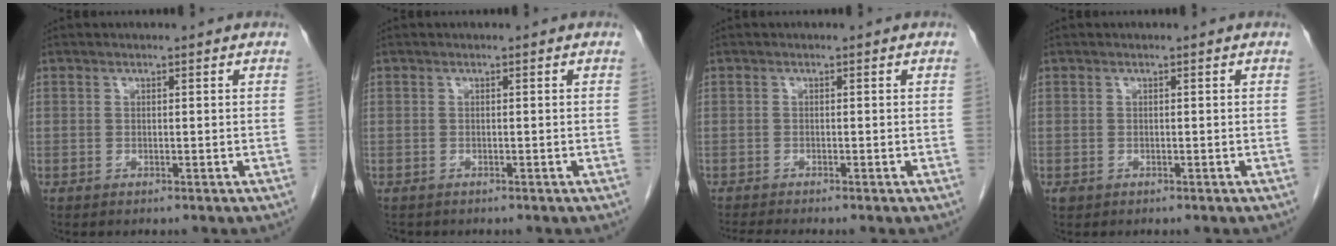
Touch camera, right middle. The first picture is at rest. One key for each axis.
{"total": 1.3, "fx": -1.1, "fy": 0.6, "fz": 0.2, "tx": -0.015, "ty": -0.004, "tz": -0.016}
{"total": 2.3, "fx": -2.1, "fy": -0.7, "fz": 0.7, "tx": -0.019, "ty": -0.012, "tz": -0.040}
{"total": 0.5, "fx": -0.2, "fy": 0.4, "fz": 0.2, "tx": -0.006, "ty": 0.002, "tz": -0.001}